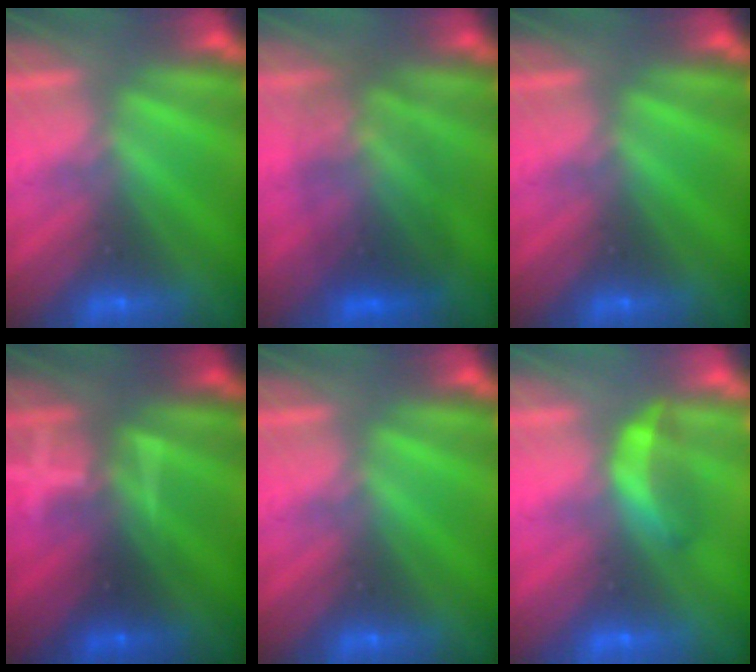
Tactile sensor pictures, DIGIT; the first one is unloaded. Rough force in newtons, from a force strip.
{"total": 3.5}
{"total": 0.0}
{"total": 3.2}
{"total": 0.0}
{"total": 3.8}